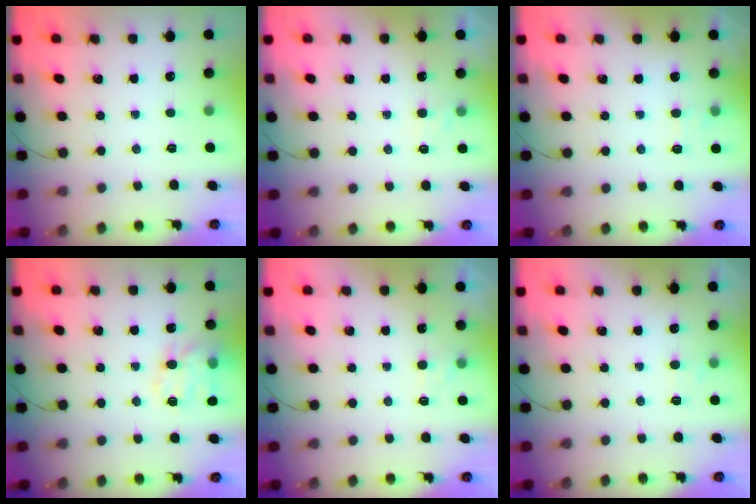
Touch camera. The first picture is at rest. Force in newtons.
{"total": 3.5, "press": 3.3, "slide": 1.2}
{"total": 6.9, "press": 6.7, "slide": 1.6}
{"total": 14.6, "press": 14.4, "slide": 2.1}
{"total": 2.1, "press": 1.6, "slide": 1.3}
{"total": 4.0, "press": 3.8, "slide": 1.1}